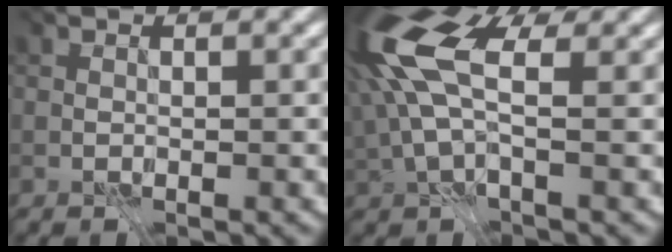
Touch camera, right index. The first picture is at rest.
{"total": 9.7, "force": [1.2, 4.5, 8.5], "torque": [-0.212, -0.007, 0.050]}